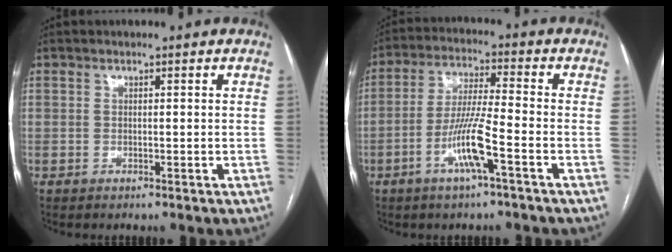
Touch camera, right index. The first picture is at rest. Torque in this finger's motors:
{"motor_torque": [1.03, -0.62, 0.57, 0.19]}